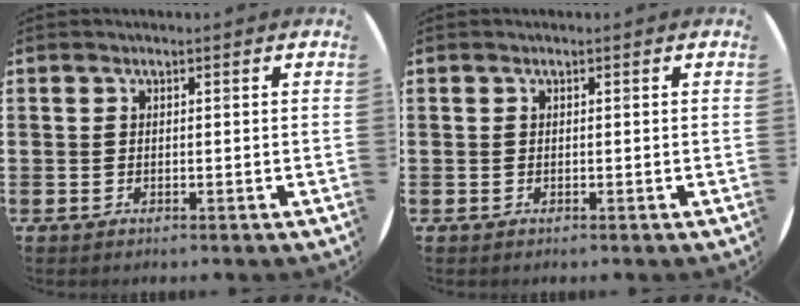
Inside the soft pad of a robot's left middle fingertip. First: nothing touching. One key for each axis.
{"total": 0.0}